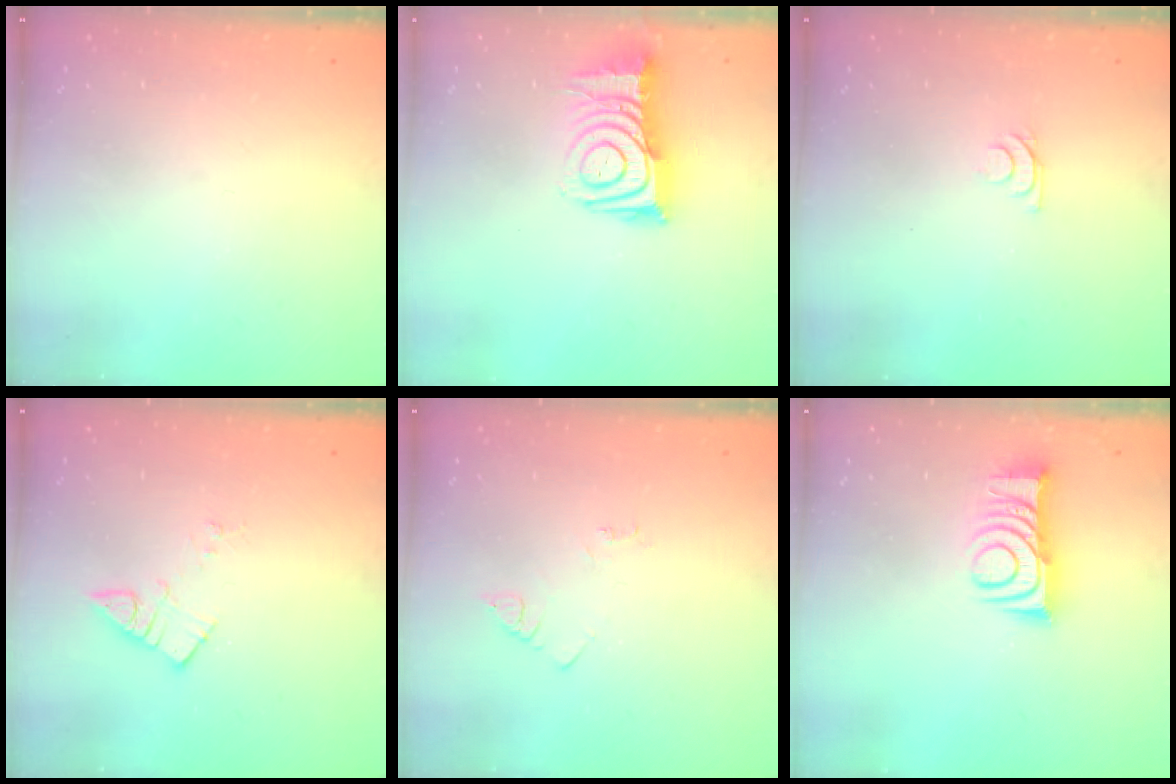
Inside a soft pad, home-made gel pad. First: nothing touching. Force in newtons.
{"total": 12.6, "press": 12.5, "slide": 1.0}
{"total": 5.1, "press": 5.0, "slide": 0.9}
{"total": 5.0, "press": 5.0, "slide": 0.4}
{"total": 2.7, "press": 2.7, "slide": 0.4}
{"total": 10.5, "press": 10.5, "slide": 0.3}